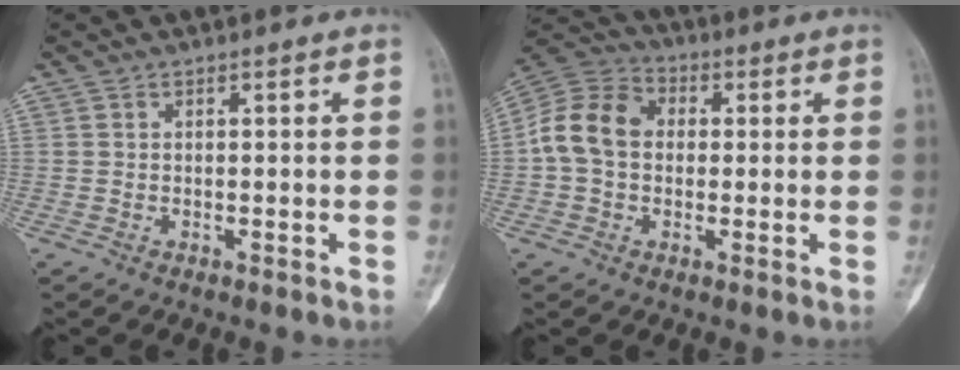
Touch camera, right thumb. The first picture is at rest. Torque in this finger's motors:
{"motor_torque": [0.11, 0.12, 0.04, 0.00, 0.04]}